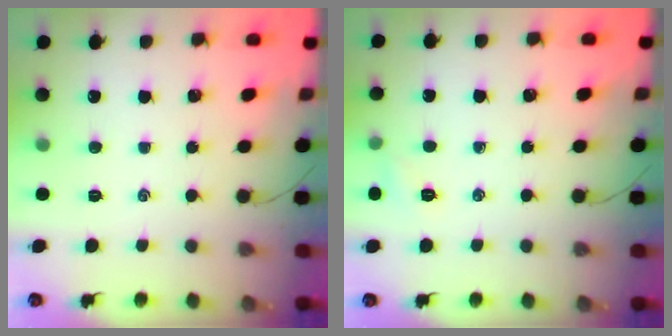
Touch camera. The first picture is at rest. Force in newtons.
{"total": 4.2, "press": 4.0, "slide": 1.1}